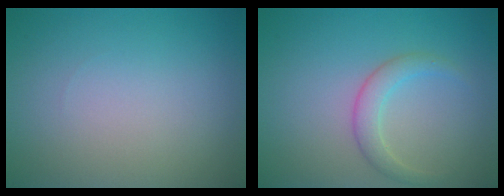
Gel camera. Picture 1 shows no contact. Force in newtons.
{"total": 2.2, "press": 2.1, "slide": 0.1}